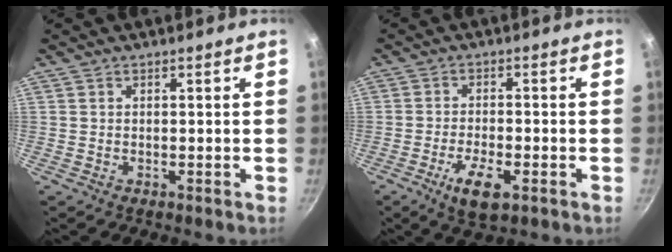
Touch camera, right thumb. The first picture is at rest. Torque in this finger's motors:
{"motor_torque": [0.85, 1.05, 0.51, -0.65, 0.03]}